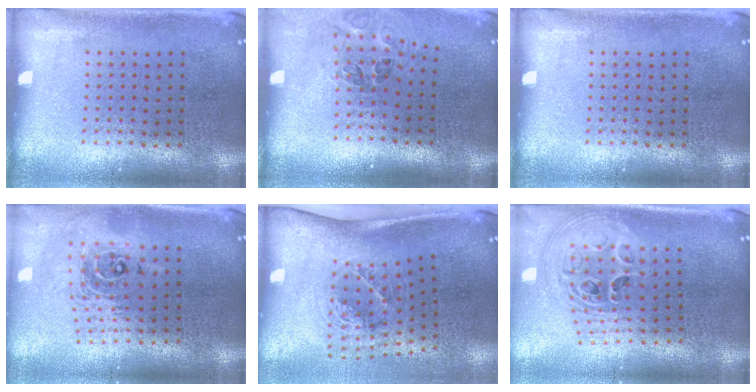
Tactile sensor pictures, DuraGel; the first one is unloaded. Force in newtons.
{"total": 1.2, "press": 1.1, "slide": 0.5}
{"total": 0.0}
{"total": 2.1, "press": 1.6, "slide": 1.4}
{"total": 1.8, "press": 1.2, "slide": 1.3}
{"total": 2.7, "press": 2.0, "slide": 1.8}